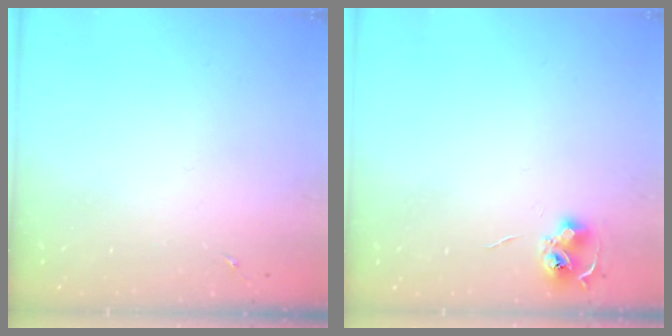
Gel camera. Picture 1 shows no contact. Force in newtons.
{"total": 6.8, "press": 6.8, "slide": 0.7}